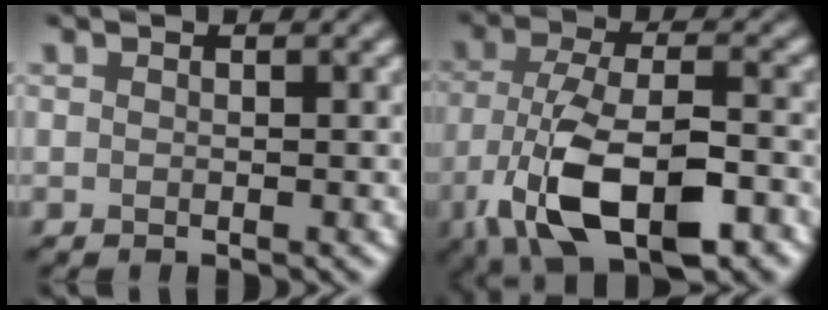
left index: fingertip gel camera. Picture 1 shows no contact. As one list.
[{"total": 11.1, "force": [-4.8, 5.1, 8.6], "torque": [-0.181, -0.020, -0.077]}]